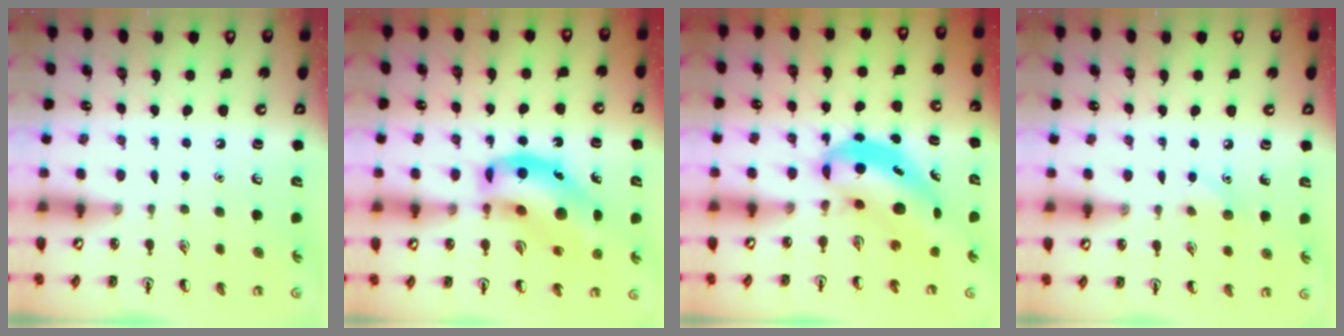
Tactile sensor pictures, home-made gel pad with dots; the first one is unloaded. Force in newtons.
{"total": 17.1, "press": 16.5, "slide": 4.5}
{"total": 6.3, "press": 6.1, "slide": 1.7}
{"total": 6.2, "press": 5.9, "slide": 1.8}